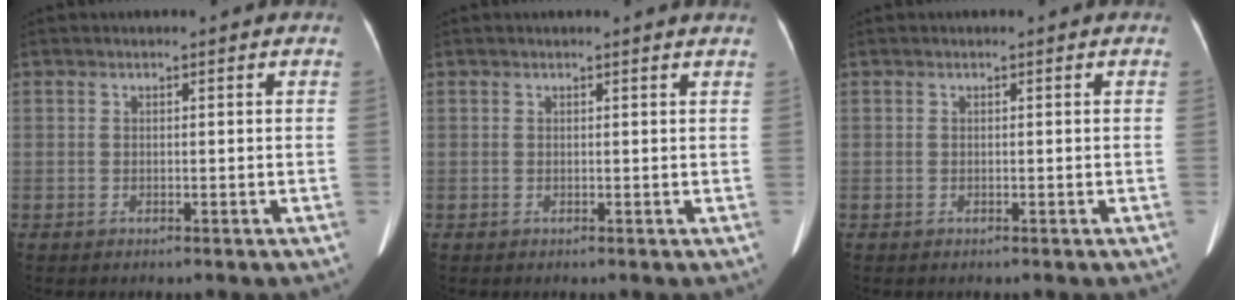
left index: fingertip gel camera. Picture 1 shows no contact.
{"total": 2.5, "force": [2.3, -0.4, 0.8], "torque": [-0.016, 0.003, 0.020]}
{"total": 0.0}